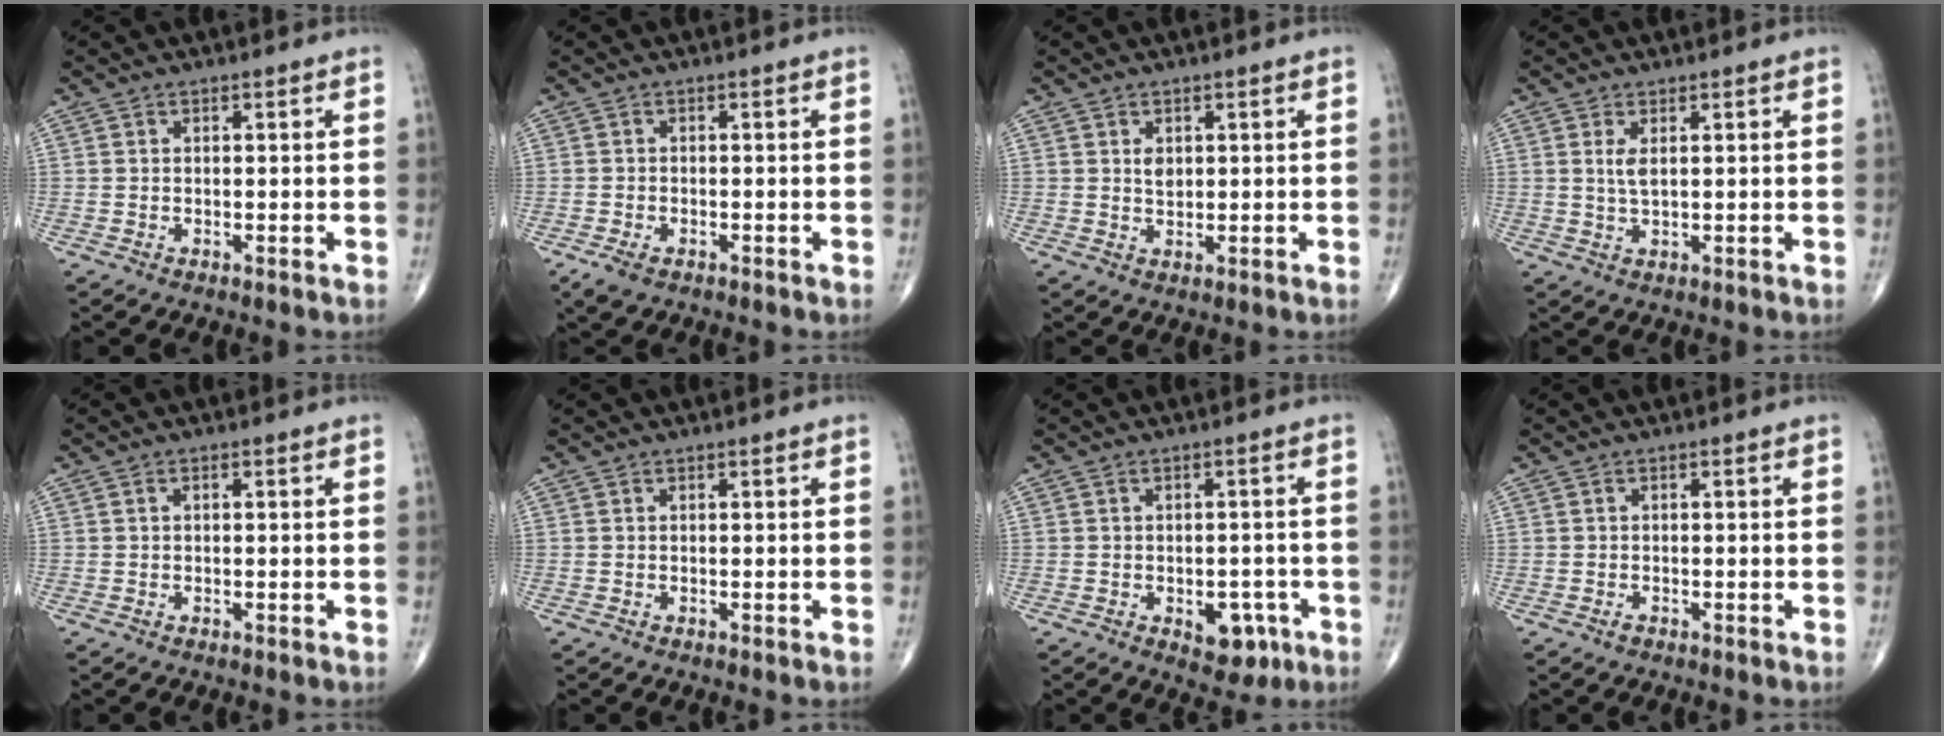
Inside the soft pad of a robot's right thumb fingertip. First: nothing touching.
{"total": 3.0, "force": [-1.6, 1.6, 1.9], "torque": [-0.041, -0.003, -0.025]}
{"total": 2.4, "force": [0.7, 1.6, 1.6], "torque": [-0.020, -0.006, 0.014]}
{"total": 2.7, "force": [0.8, 1.0, 2.4], "torque": [-0.052, -0.006, 0.022]}
{"total": 0.6, "force": [0.1, 0.4, 0.5], "torque": [-0.009, 0.001, 0.000]}
{"total": 0.0}
{"total": 6.5, "force": [-2.6, 4.0, 4.4], "torque": [-0.028, 0.012, -0.025]}
{"total": 0.8, "force": [-0.5, 0.5, 0.4], "torque": [-0.004, 0.000, -0.010]}